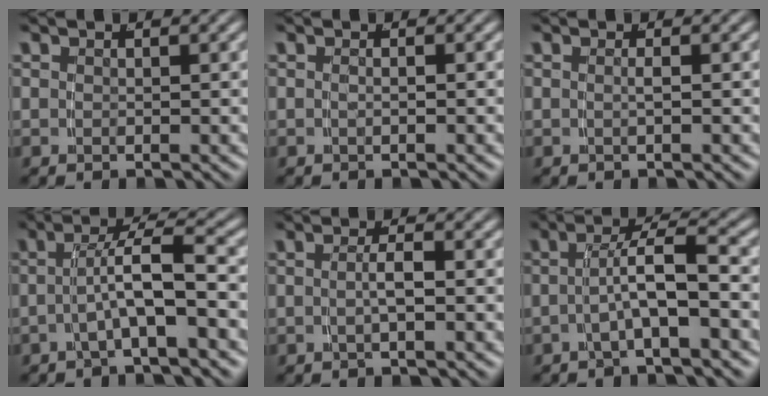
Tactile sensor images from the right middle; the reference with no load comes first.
{"total": 0.6, "force": [-0.4, -0.5, 0.2], "torque": [-0.003, -0.001, -0.003]}
{"total": 0.8, "force": [-0.3, -0.5, 0.4], "torque": [-0.013, -0.004, -0.002]}
{"total": 4.0, "force": [-1.8, 0.2, 3.5], "torque": [-0.057, 0.009, -0.030]}
{"total": 1.8, "force": [-0.7, -0.3, 1.6], "torque": [-0.027, -0.003, -0.007]}
{"total": 3.8, "force": [-1.8, 0.2, 3.4], "torque": [-0.054, 0.009, -0.030]}